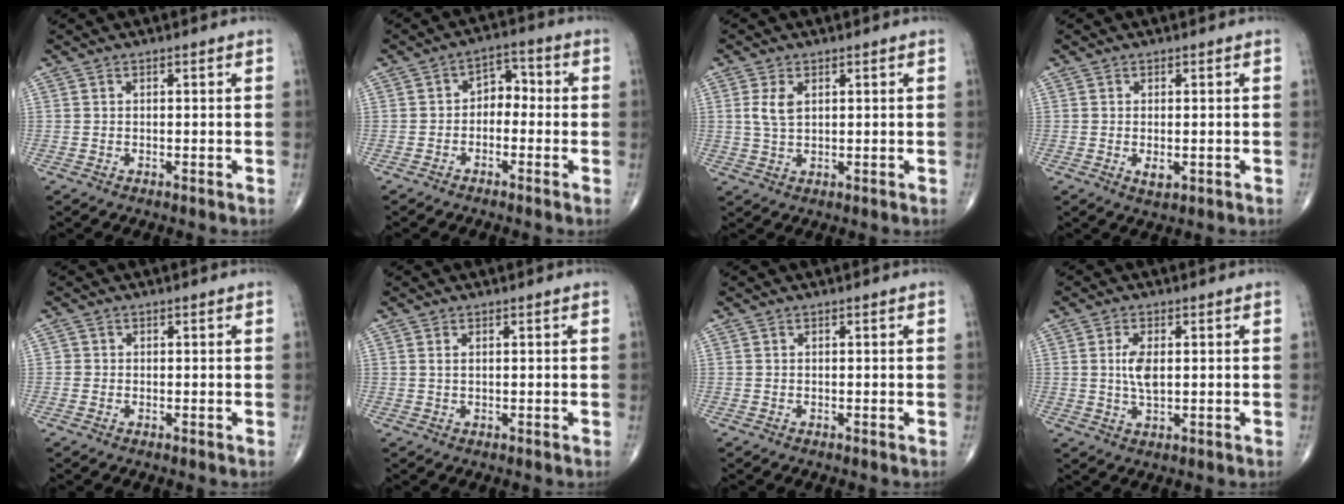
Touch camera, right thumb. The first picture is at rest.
{"total": 4.7, "force": [-1.1, 3.4, 3.1], "torque": [-0.025, 0.030, -0.032]}
{"total": 3.8, "force": [1.1, 2.1, 2.9], "torque": [-0.060, -0.002, 0.026]}
{"total": 2.2, "force": [-0.4, 1.0, 1.9], "torque": [-0.028, -0.004, -0.004]}
{"total": 0.8, "force": [-0.1, 0.8, 0.1], "torque": [0.004, 0.004, -0.005]}
{"total": 0.7, "force": [0.3, 0.3, 0.6], "torque": [-0.016, 0.005, 0.008]}
{"total": 0.0}
{"total": 4.6, "force": [0.6, 2.2, 4.1], "torque": [-0.082, -0.005, 0.013]}